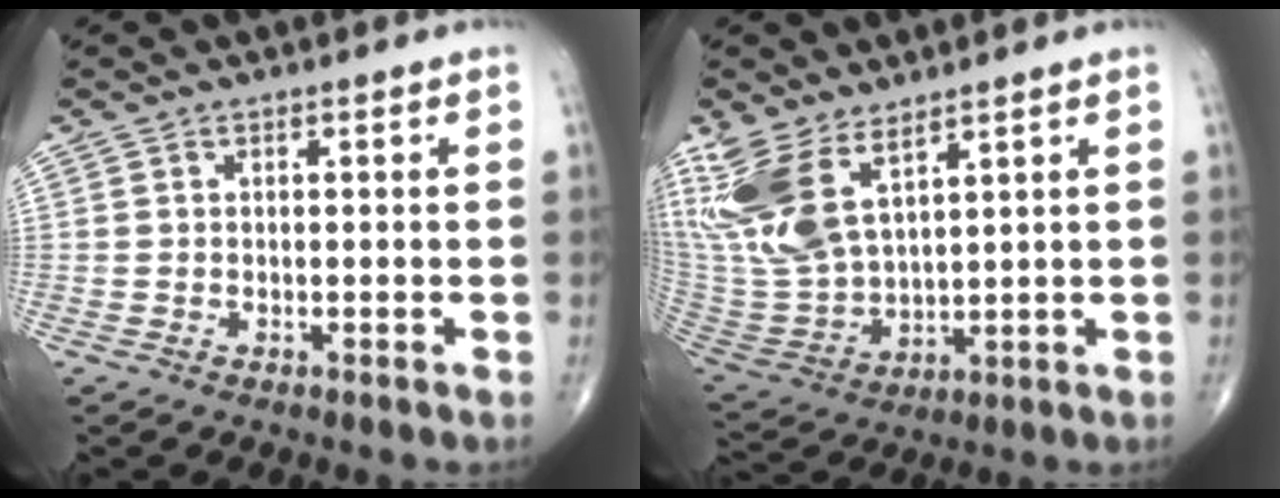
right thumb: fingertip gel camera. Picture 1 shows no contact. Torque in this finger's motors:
{"motor_torque": [-0.77, 1.57, 1.28, 1.37, 0.20]}